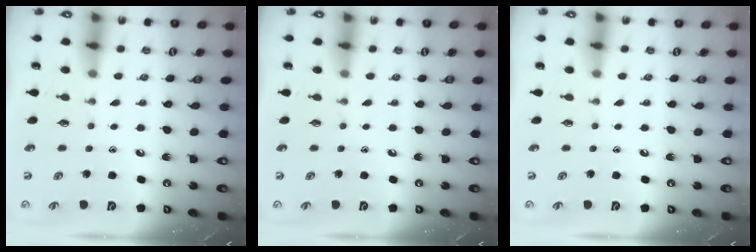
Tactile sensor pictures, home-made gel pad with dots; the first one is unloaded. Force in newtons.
{"total": 0.0}
{"total": 0.0}